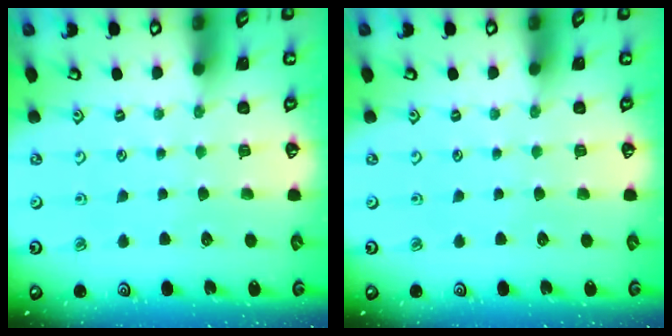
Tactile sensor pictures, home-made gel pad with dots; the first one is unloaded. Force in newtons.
{"total": 0.0}